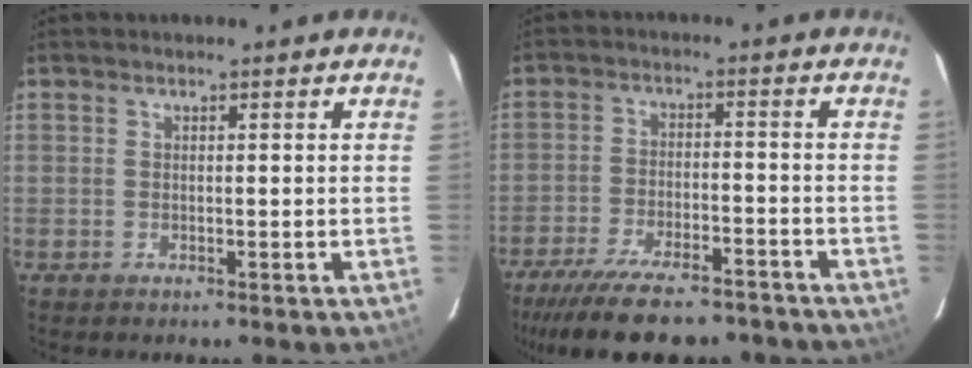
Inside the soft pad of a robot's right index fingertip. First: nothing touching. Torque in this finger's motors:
{"motor_torque": [1.12, -1.02, 0.77, 0.21]}